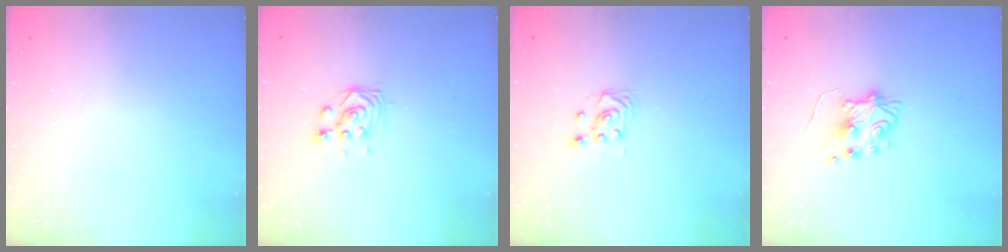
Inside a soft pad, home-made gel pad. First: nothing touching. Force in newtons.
{"total": 3.1, "press": 3.1, "slide": 0.0}
{"total": 2.5, "press": 2.2, "slide": 1.1}
{"total": 6.4, "press": 6.4, "slide": 0.4}